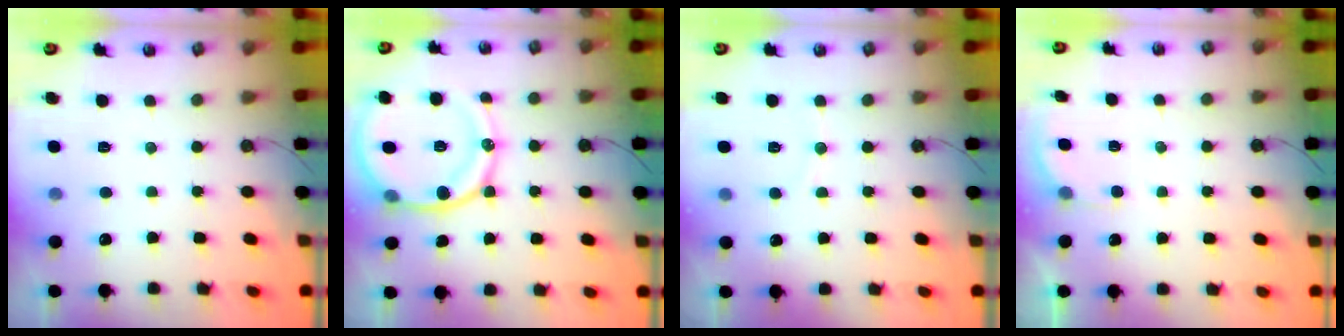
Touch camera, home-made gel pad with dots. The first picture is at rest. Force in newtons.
{"total": 16.5, "press": 16.4, "slide": 1.4}
{"total": 3.7, "press": 3.6, "slide": 0.8}
{"total": 2.6, "press": 2.6, "slide": 0.1}